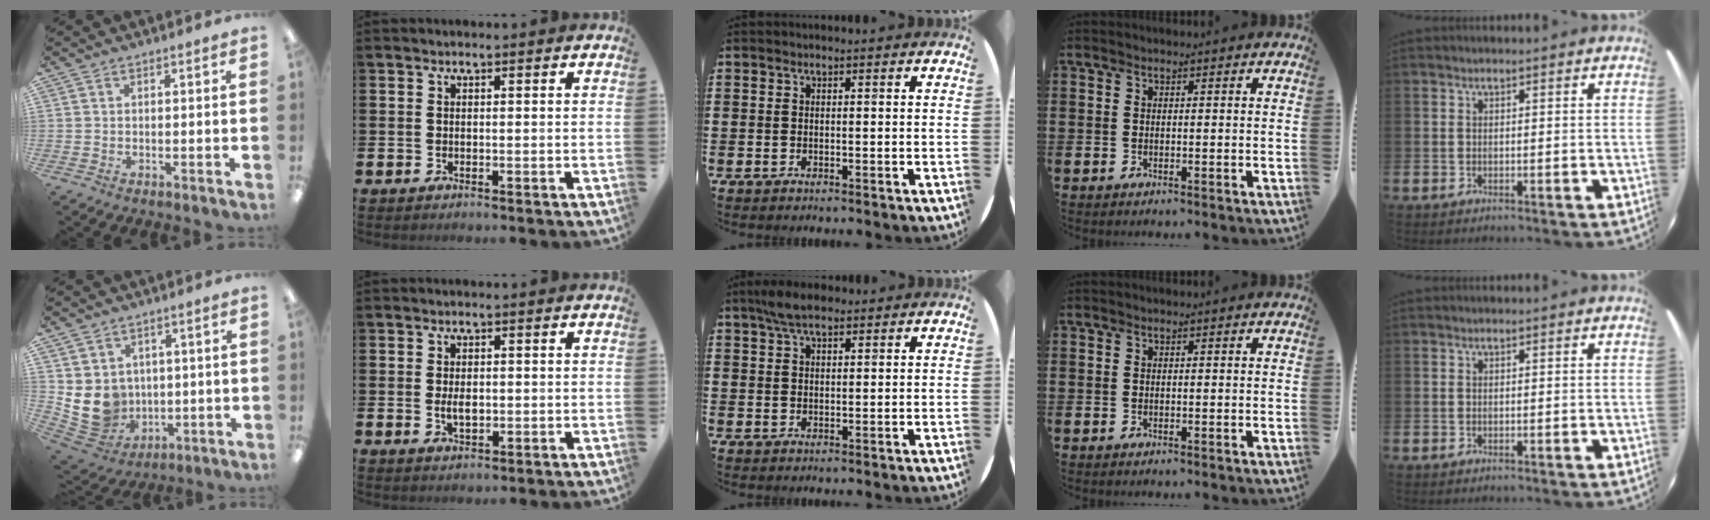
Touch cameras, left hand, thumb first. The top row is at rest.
{"thumb": {"total": 9.5, "force": [1.0, 8.9, 3.1], "torque": [-0.089, -0.013, 0.028]}, "index": {"total": 2.6, "force": [0.0, 1.4, 2.1], "torque": [-0.032, 0.000, -0.003]}, "middle": {"total": 4.3, "force": [3.2, 1.5, 2.5], "torque": [-0.056, 0.006, 0.059]}}